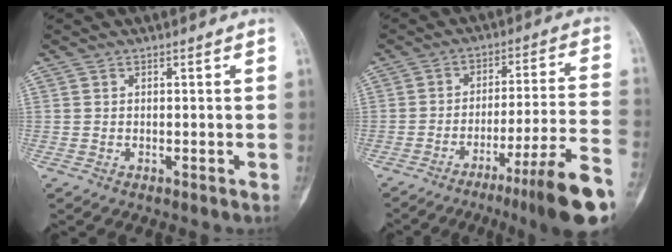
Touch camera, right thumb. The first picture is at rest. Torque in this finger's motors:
{"motor_torque": [3.36, 1.65, 1.49, -1.28, 0.42]}